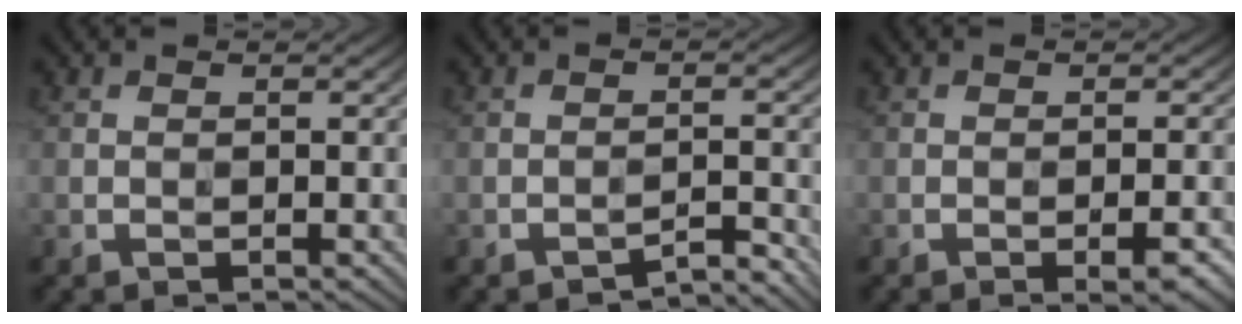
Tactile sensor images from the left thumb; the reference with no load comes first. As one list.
[{"total": 2.7, "force": [-2.5, 0.2, 0.9], "torque": [-0.007, 0.011, -0.042]}, {"total": 3.4, "force": [-1.8, 0.7, 2.8], "torque": [-0.038, 0.006, -0.023]}]